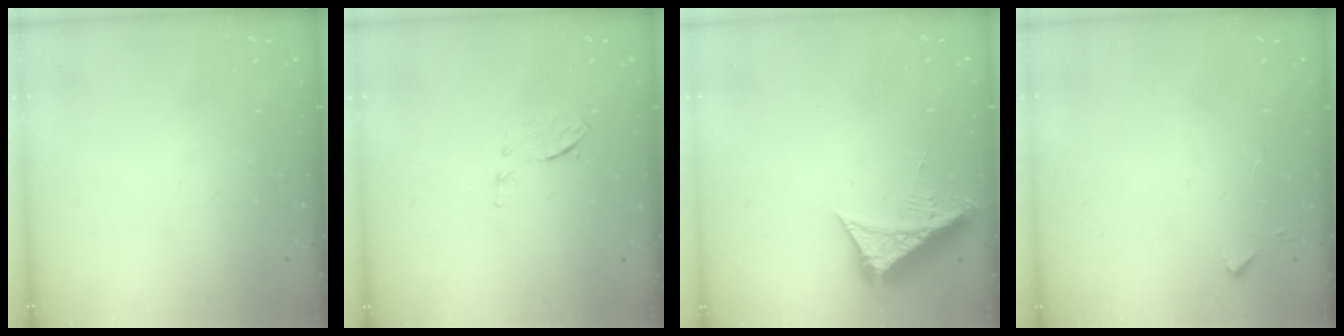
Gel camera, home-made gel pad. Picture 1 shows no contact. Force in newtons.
{"total": 6.2, "press": 6.1, "slide": 1.0}
{"total": 7.3, "press": 7.3, "slide": 0.2}
{"total": 2.8, "press": 2.8, "slide": 0.4}